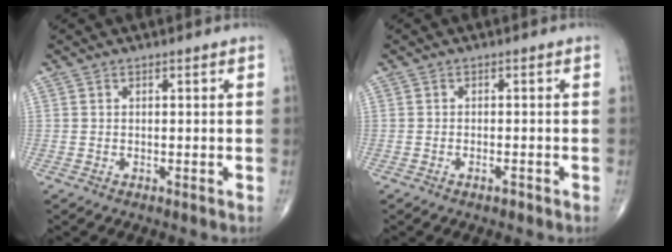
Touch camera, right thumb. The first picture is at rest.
{"total": 1.2, "force": [-0.9, 0.4, 0.8], "torque": [-0.014, 0.002, -0.015]}